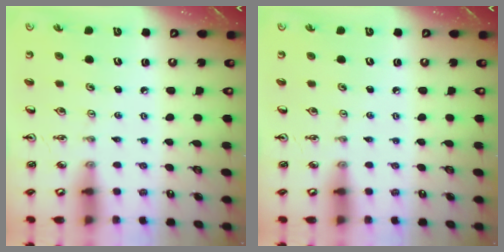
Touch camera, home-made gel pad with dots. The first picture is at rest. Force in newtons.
{"total": 0.0}